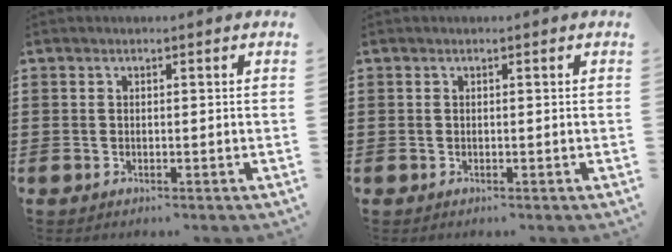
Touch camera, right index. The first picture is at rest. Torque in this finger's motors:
{"motor_torque": [2.14, 0.00, 0.00, 0.01]}